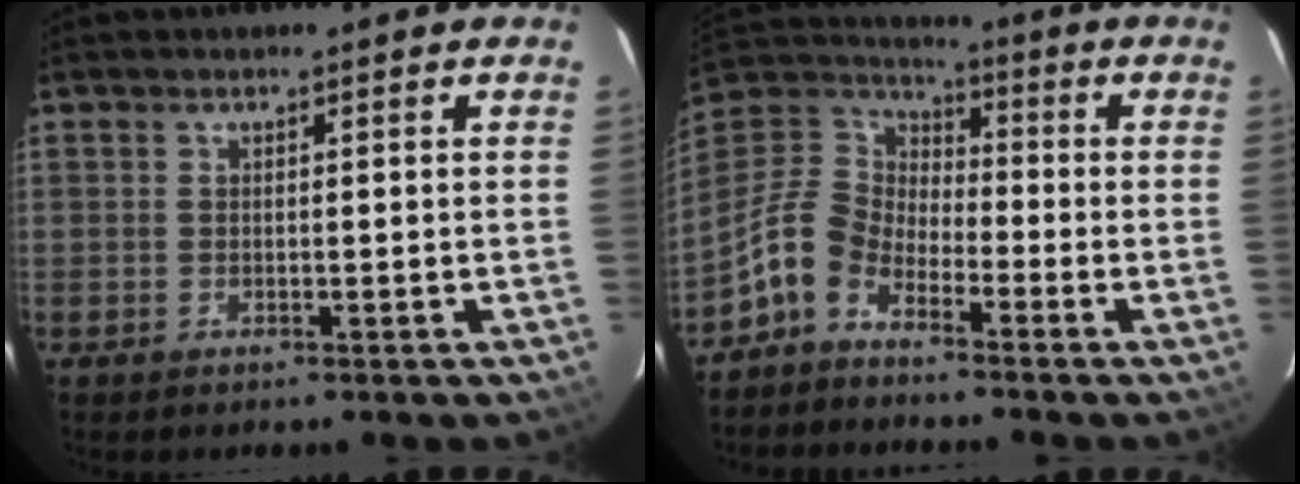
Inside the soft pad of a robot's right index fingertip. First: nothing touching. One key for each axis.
{"total": 9.8, "fx": -6.2, "fy": 5.9, "fz": 4.7, "tx": -0.105, "ty": 0.024, "tz": -0.137}